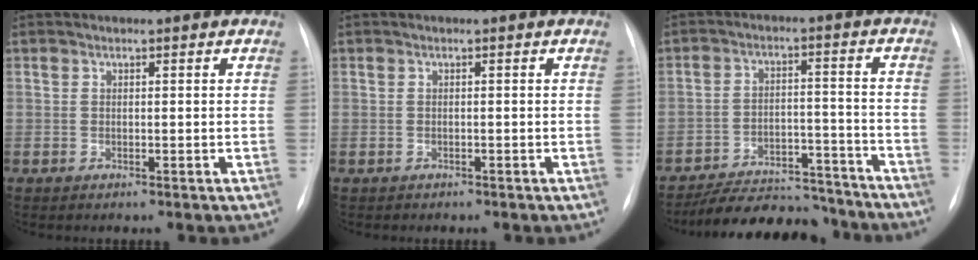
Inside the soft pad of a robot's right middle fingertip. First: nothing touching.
{"total": 0.9, "force": [-0.7, 0.5, 0.2], "torque": [-0.009, 0.002, -0.008]}
{"total": 15.4, "force": [-14.2, 4.5, 4.1], "torque": [-0.052, 0.026, -0.200]}